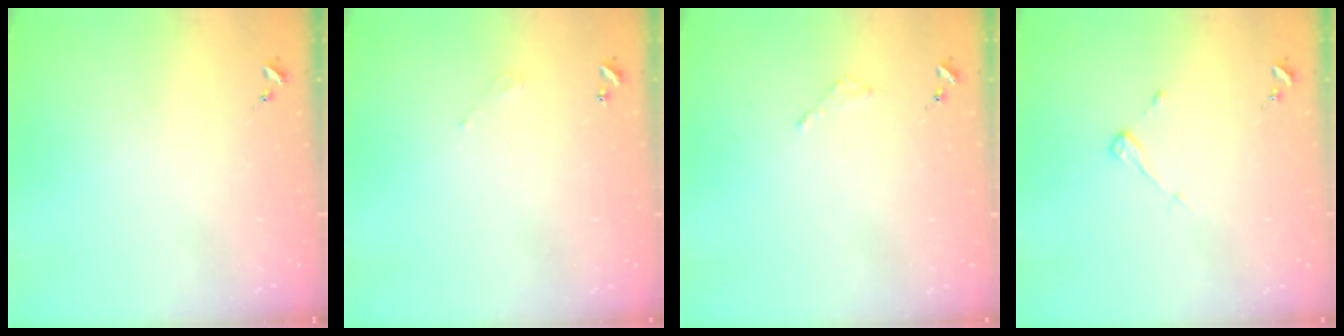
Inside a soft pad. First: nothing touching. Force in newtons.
{"total": 3.0, "press": 3.0, "slide": 0.2}
{"total": 2.0, "press": 2.0, "slide": 0.3}
{"total": 3.8, "press": 3.8, "slide": 0.4}